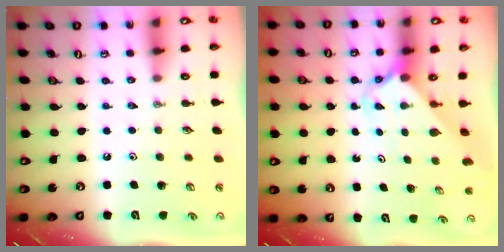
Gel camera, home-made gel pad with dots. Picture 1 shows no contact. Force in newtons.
{"total": 2.5, "press": 2.5, "slide": 0.3}